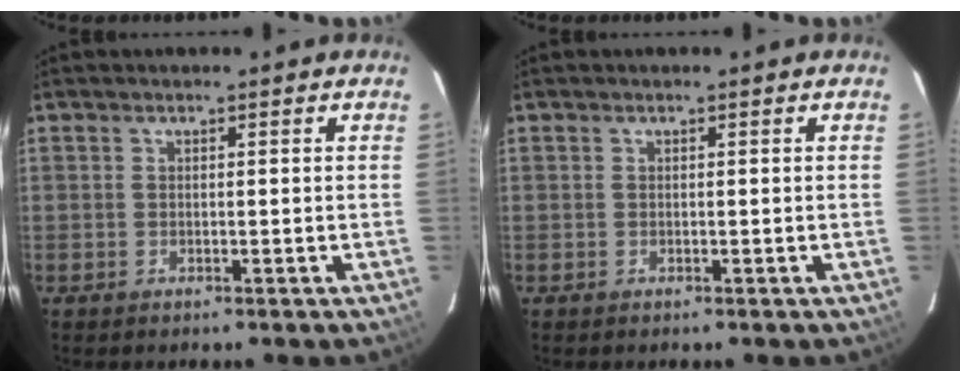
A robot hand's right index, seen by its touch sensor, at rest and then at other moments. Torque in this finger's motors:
{"motor_torque": [0.02, 0.05, 0.00, 0.00]}